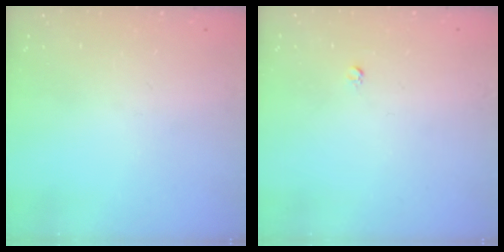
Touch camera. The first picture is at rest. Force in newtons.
{"total": 2.5, "press": 2.5, "slide": 0.2}